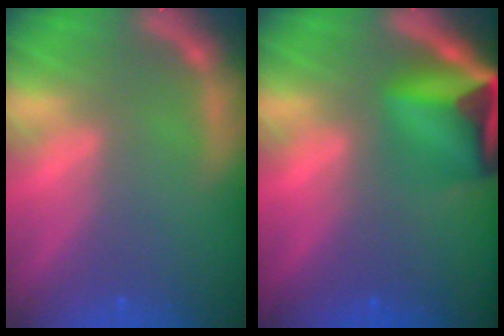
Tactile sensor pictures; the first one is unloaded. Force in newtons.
{"total": 9.0}